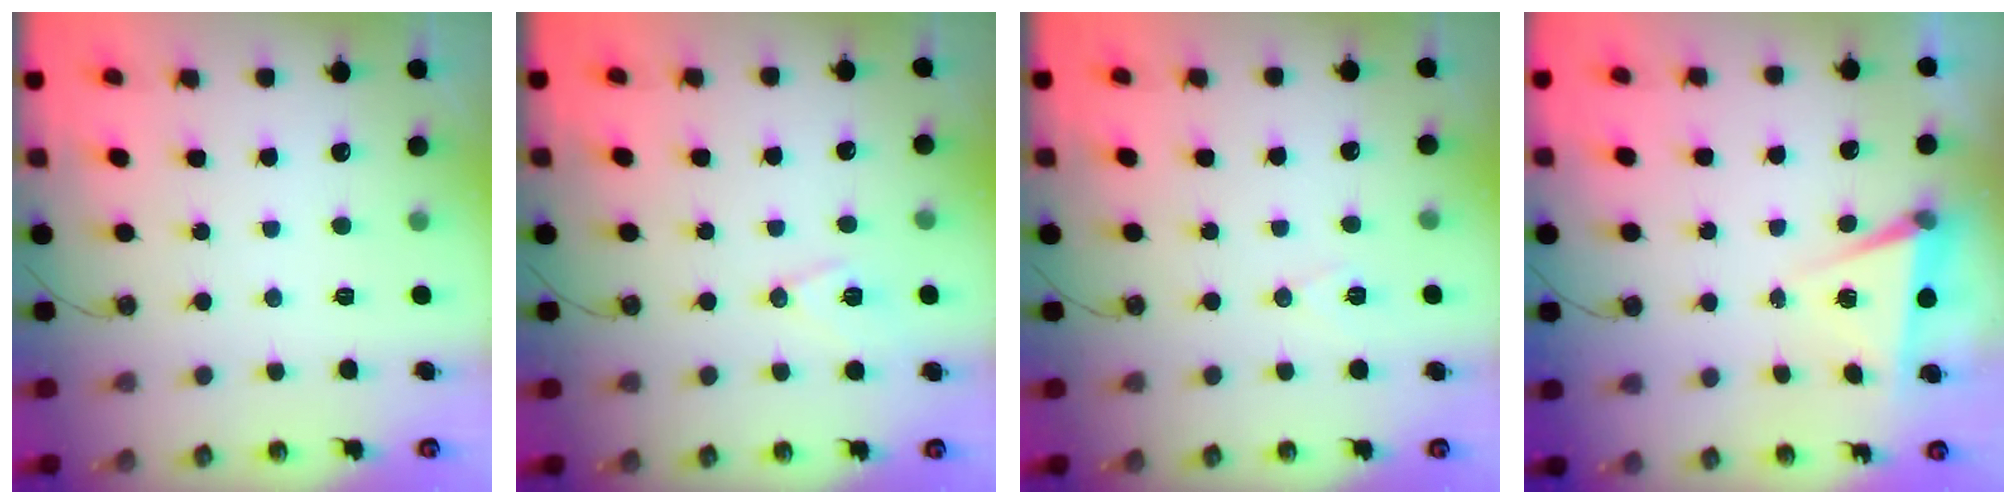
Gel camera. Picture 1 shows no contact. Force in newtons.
{"total": 8.7, "press": 7.9, "slide": 3.7}
{"total": 5.8, "press": 3.9, "slide": 4.3}
{"total": 6.1, "press": 4.2, "slide": 4.3}